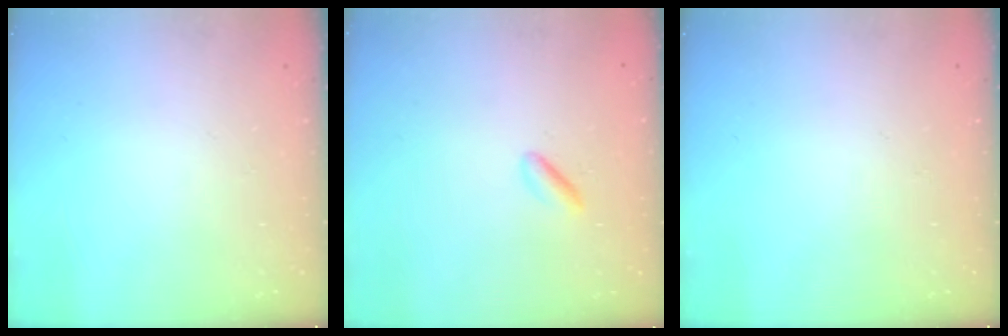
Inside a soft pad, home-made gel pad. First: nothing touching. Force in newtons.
{"total": 1.6, "press": 1.4, "slide": 0.7}
{"total": 0.0}